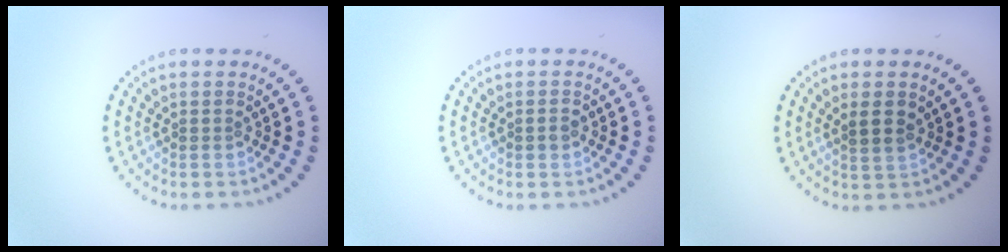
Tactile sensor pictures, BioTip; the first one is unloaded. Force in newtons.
{"total": 0.9, "press": 0.9, "slide": 0.2}
{"total": 1.5, "press": 1.4, "slide": 0.7}